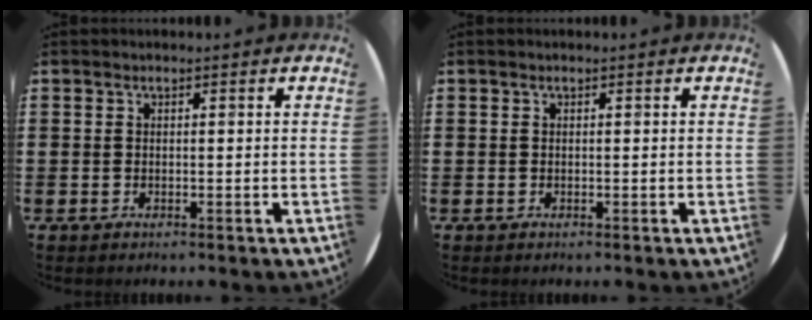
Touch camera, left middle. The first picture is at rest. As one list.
[{"total": 0.0}]